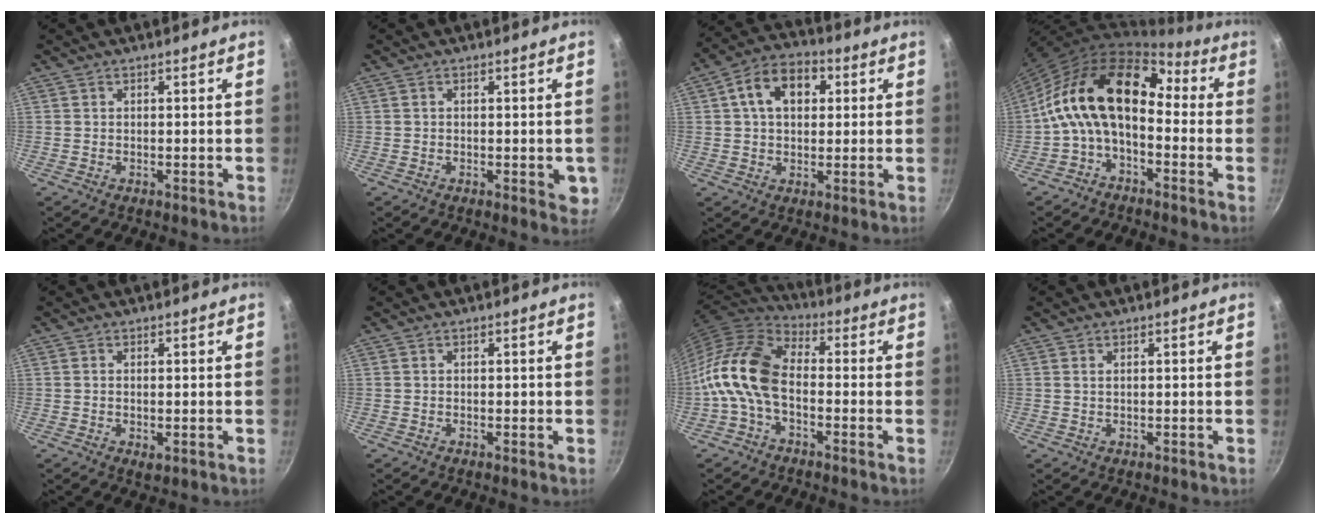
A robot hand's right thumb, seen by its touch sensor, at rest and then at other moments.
{"total": 3.5, "force": [-0.5, 1.8, 3.0], "torque": [-0.027, -0.005, -0.007]}
{"total": 11.1, "force": [2.8, 7.7, 7.5], "torque": [-0.100, 0.016, 0.035]}
{"total": 16.2, "force": [-1.1, 10.0, 12.7], "torque": [-0.212, 0.052, -0.042]}
{"total": 1.7, "force": [0.0, 0.9, 1.5], "torque": [-0.024, -0.005, 0.000]}
{"total": 0.6, "force": [0.0, 0.4, 0.5], "torque": [-0.002, 0.002, 0.000]}
{"total": 12.6, "force": [-2.8, 7.6, 9.7], "torque": [-0.182, 0.039, -0.075]}
{"total": 0.7, "force": [0.3, 0.3, 0.5], "torque": [-0.013, 0.000, 0.008]}